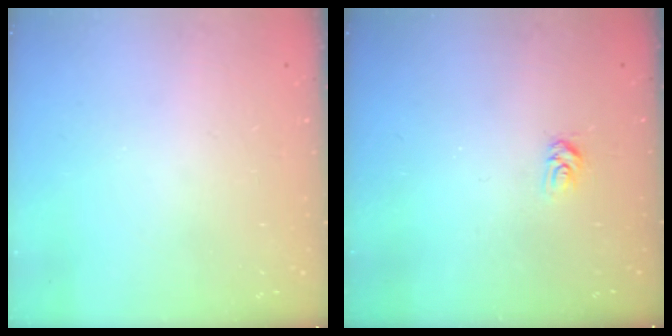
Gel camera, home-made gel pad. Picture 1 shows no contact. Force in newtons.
{"total": 4.3, "press": 4.2, "slide": 0.5}